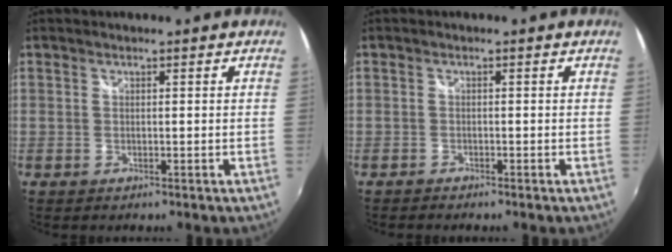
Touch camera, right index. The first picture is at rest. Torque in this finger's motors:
{"motor_torque": [0.01, 0.19, -0.12, -0.12]}